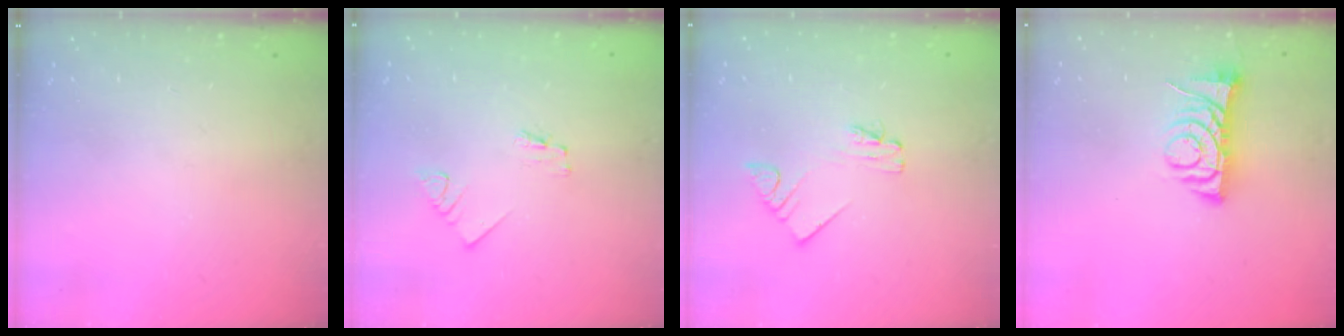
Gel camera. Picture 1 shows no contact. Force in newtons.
{"total": 1.2, "press": 1.2, "slide": 0.1}
{"total": 1.9, "press": 1.9, "slide": 0.1}
{"total": 7.6, "press": 7.5, "slide": 1.0}